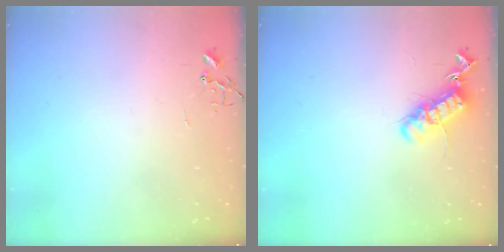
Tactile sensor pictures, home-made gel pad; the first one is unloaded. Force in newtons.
{"total": 13.8, "press": 13.8, "slide": 0.7}